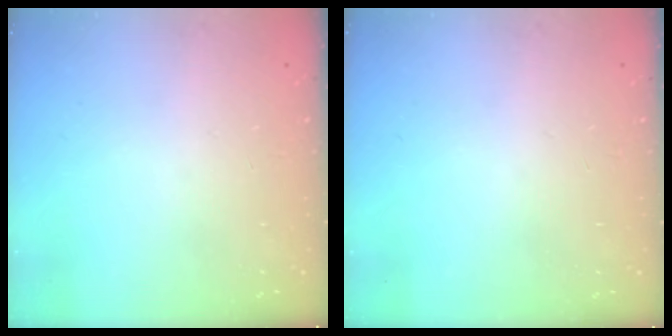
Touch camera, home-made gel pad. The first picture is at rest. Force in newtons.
{"total": 0.0}